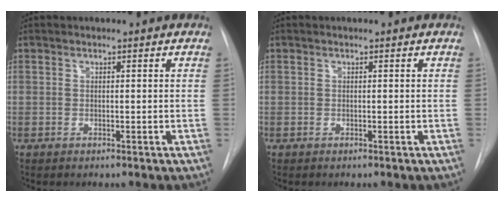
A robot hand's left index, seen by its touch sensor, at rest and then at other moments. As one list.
[{"total": 0.0}]